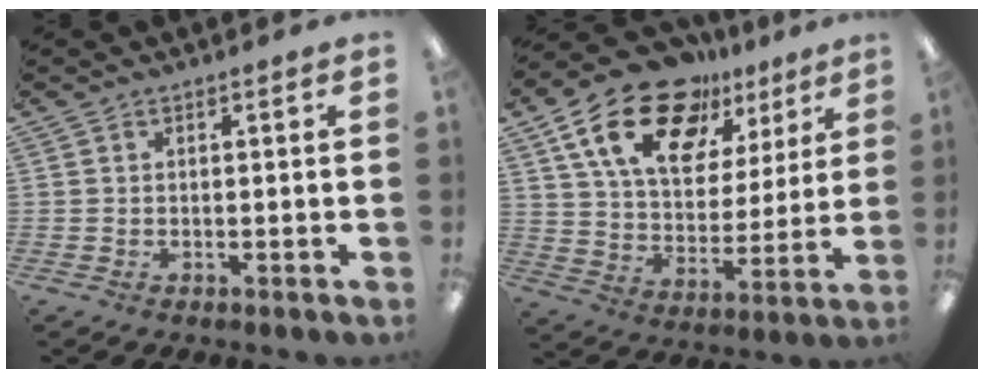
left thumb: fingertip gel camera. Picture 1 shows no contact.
{"total": 20.7, "force": [12.9, 11.2, 11.7], "torque": [-0.203, -0.062, 0.231]}